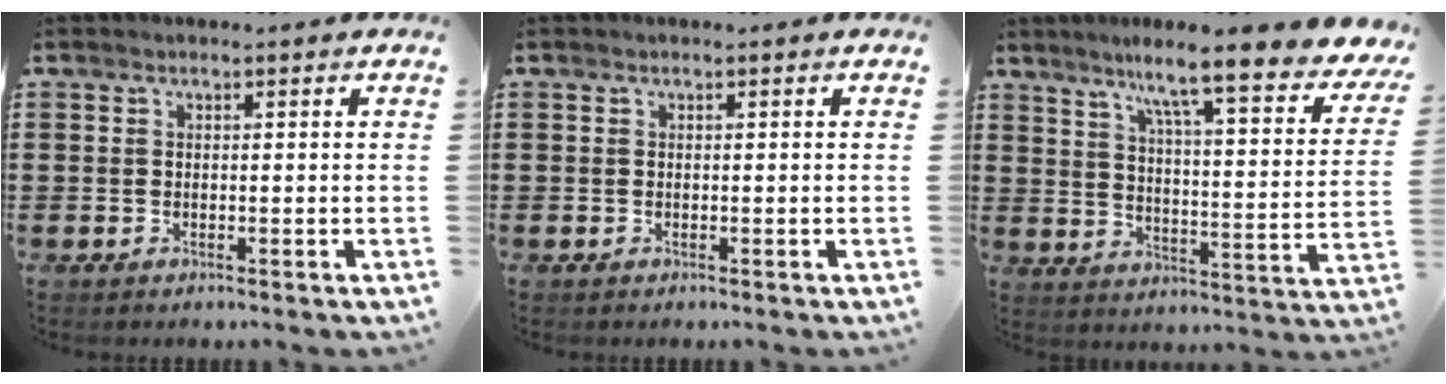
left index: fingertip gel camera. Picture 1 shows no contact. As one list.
[{"total": 0.0}, {"total": 9.8, "force": [7.7, -0.1, 6.1], "torque": [-0.123, -0.064, 0.116]}]